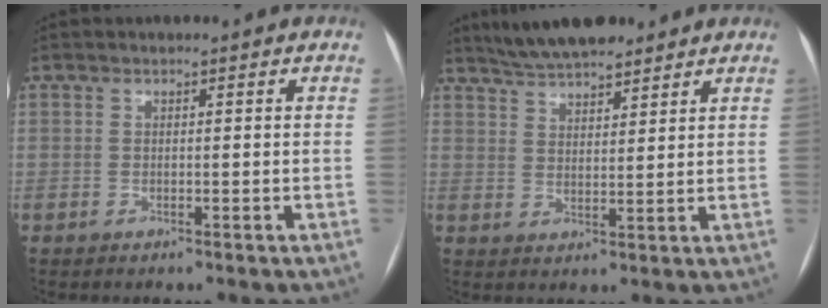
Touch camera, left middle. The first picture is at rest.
{"total": 10.0, "force": [8.6, 2.5, 4.5], "torque": [-0.073, 0.022, 0.144]}